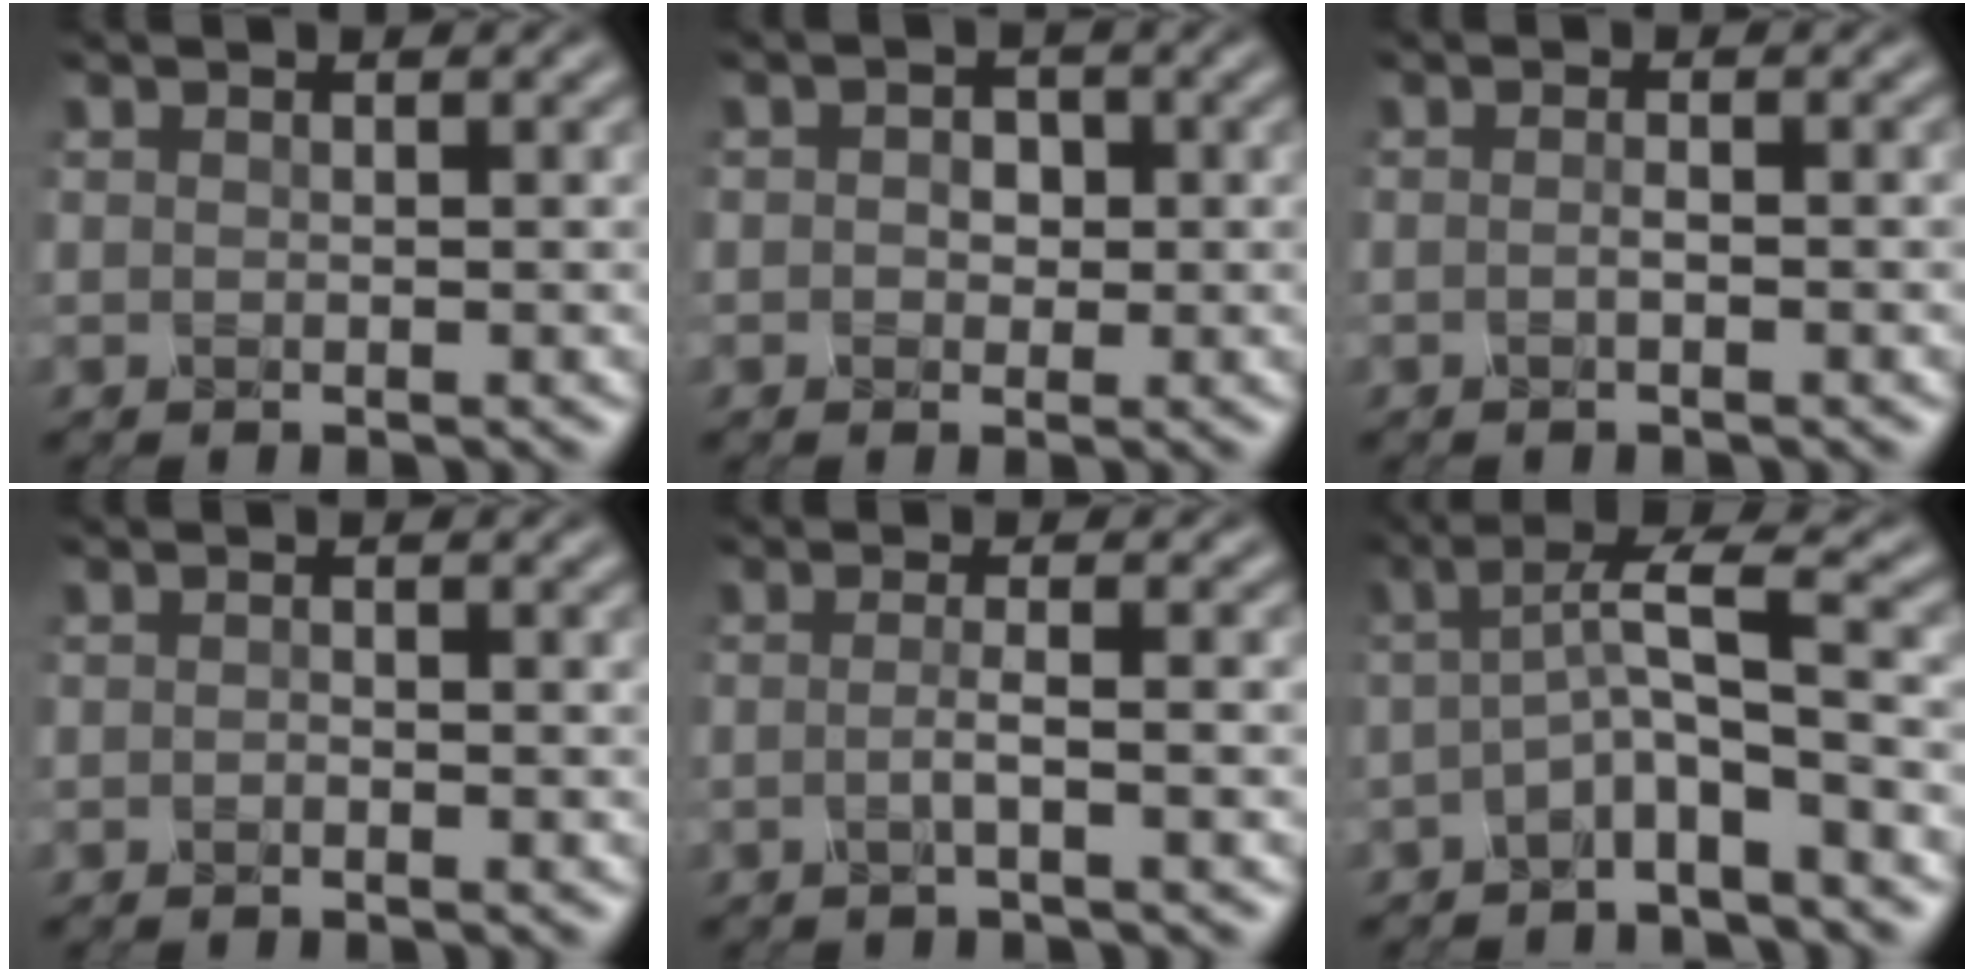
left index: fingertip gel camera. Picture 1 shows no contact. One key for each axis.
{"total": 2.1, "fx": -0.3, "fy": 1.7, "fz": 1.2, "tx": -0.022, "ty": 0.005, "tz": -0.013}
{"total": 1.1, "fx": -0.9, "fy": 0.1, "fz": 0.7, "tx": -0.013, "ty": 0.001, "tz": -0.019}
{"total": 0.8, "fx": -0.7, "fy": 0.2, "fz": 0.1, "tx": -0.001, "ty": 0.000, "tz": -0.017}
{"total": 2.1, "fx": -1.1, "fy": 0.4, "fz": 1.8, "tx": -0.027, "ty": 0.002, "tz": -0.029}
{"total": 3.7, "fx": -1.4, "fy": 0.4, "fz": 3.4, "tx": -0.063, "ty": 0.011, "tz": -0.038}